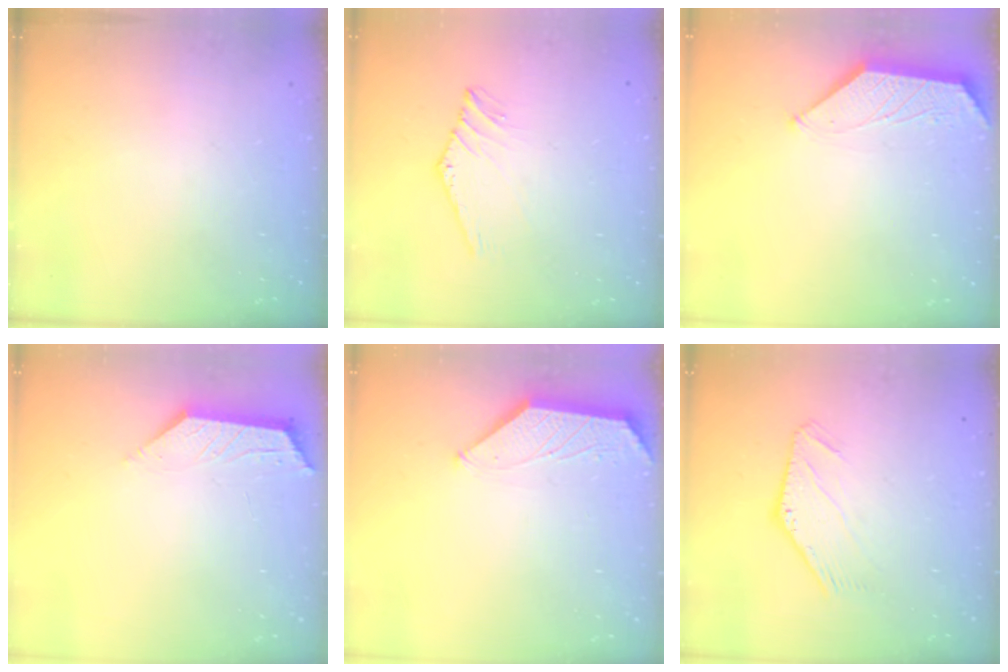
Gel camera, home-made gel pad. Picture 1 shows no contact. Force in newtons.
{"total": 0.9, "press": 0.8, "slide": 0.3}
{"total": 0.8, "press": 0.7, "slide": 0.1}
{"total": 2.1, "press": 2.0, "slide": 0.5}
{"total": 1.0, "press": 0.9, "slide": 0.2}
{"total": 0.6, "press": 0.6, "slide": 0.1}